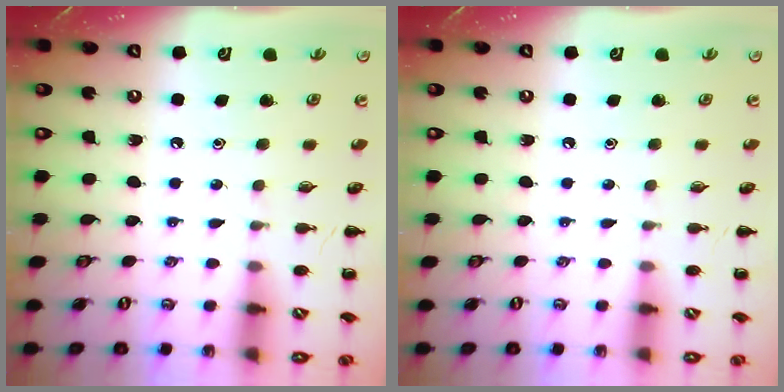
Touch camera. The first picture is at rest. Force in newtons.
{"total": 0.0}